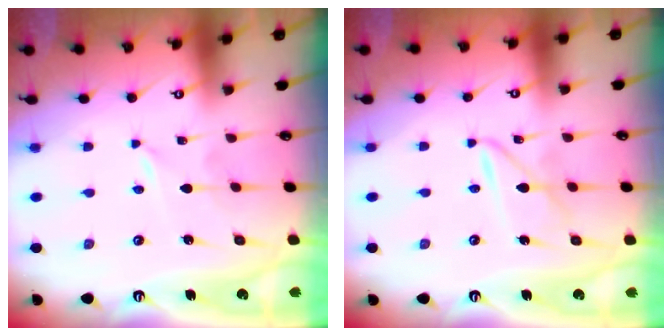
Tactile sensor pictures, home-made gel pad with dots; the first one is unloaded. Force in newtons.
{"total": 5.8, "press": 5.8, "slide": 0.5}